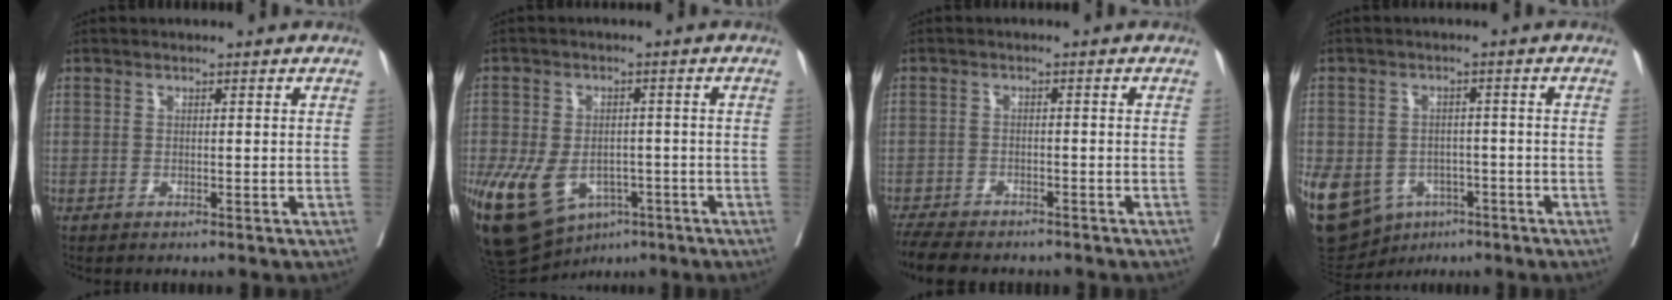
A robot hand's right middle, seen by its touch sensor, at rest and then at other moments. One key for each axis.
{"total": 14.8, "fx": -6.7, "fy": 9.8, "fz": 8.9, "tx": -0.197, "ty": -0.005, "tz": -0.097}
{"total": 8.6, "fx": -7.5, "fy": 2.5, "fz": 3.5, "tx": -0.064, "ty": -0.012, "tz": -0.117}
{"total": 24.1, "fx": -9.8, "fy": 19.2, "fz": 10.9, "tx": -0.355, "ty": -0.013, "tz": -0.136}